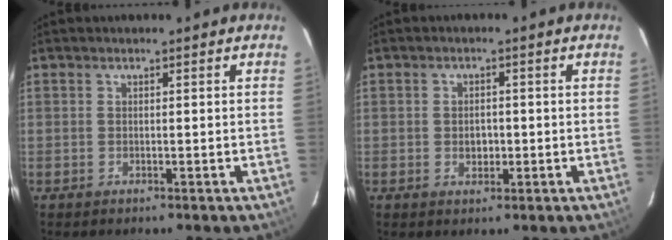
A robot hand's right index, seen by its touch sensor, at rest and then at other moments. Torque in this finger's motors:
{"motor_torque": [-0.20, 0.04, 0.14, 0.00]}